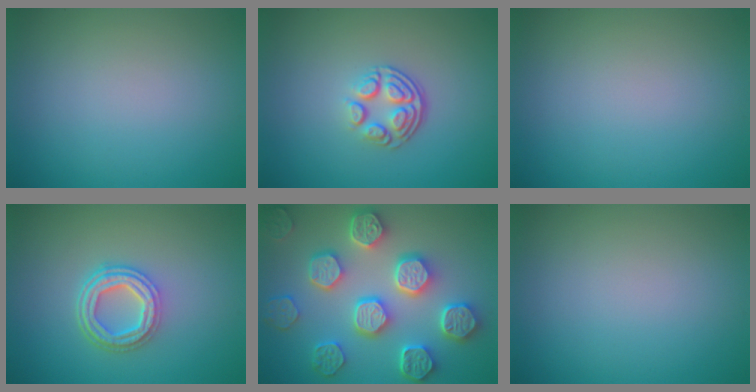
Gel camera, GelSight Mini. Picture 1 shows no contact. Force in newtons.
{"total": 3.7, "press": 2.5, "slide": 2.7}
{"total": 0.0}
{"total": 4.4, "press": 3.3, "slide": 2.8}
{"total": 7.8, "press": 6.7, "slide": 3.9}
{"total": 0.0}